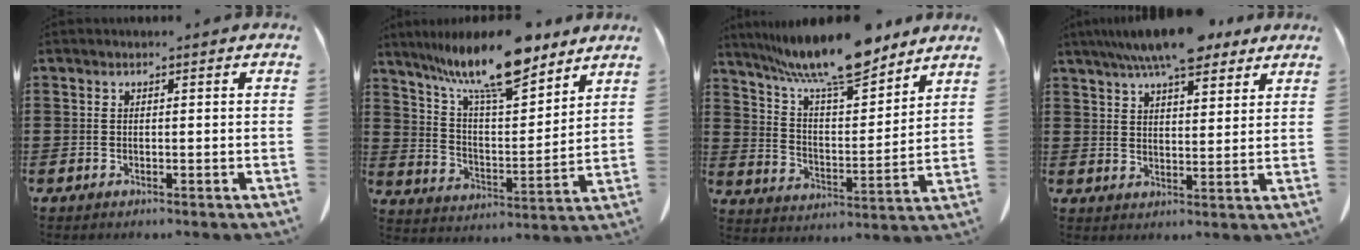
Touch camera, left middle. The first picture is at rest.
{"total": 14.6, "force": [11.1, 3.6, 8.8], "torque": [-0.174, -0.052, 0.192]}
{"total": 12.1, "force": [10.2, 2.0, 6.3], "torque": [-0.145, -0.046, 0.180]}
{"total": 8.5, "force": [7.0, 2.1, 4.4], "torque": [-0.095, -0.009, 0.128]}